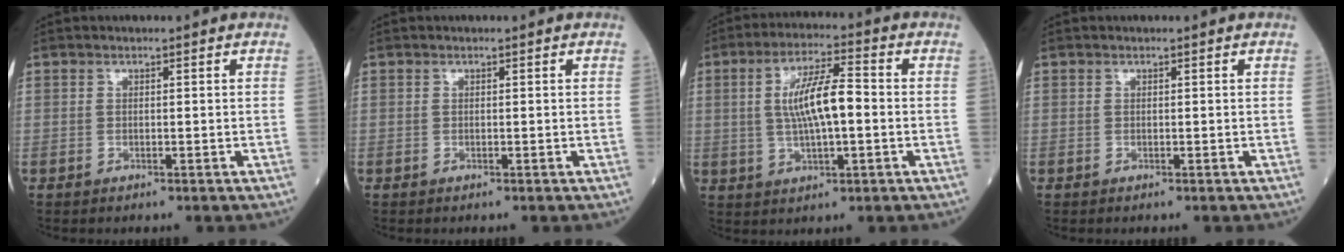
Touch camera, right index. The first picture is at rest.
{"total": 0.0}
{"total": 9.2, "force": [0.3, 2.1, 9.0], "torque": [-0.169, 0.015, 0.006]}
{"total": 0.0}